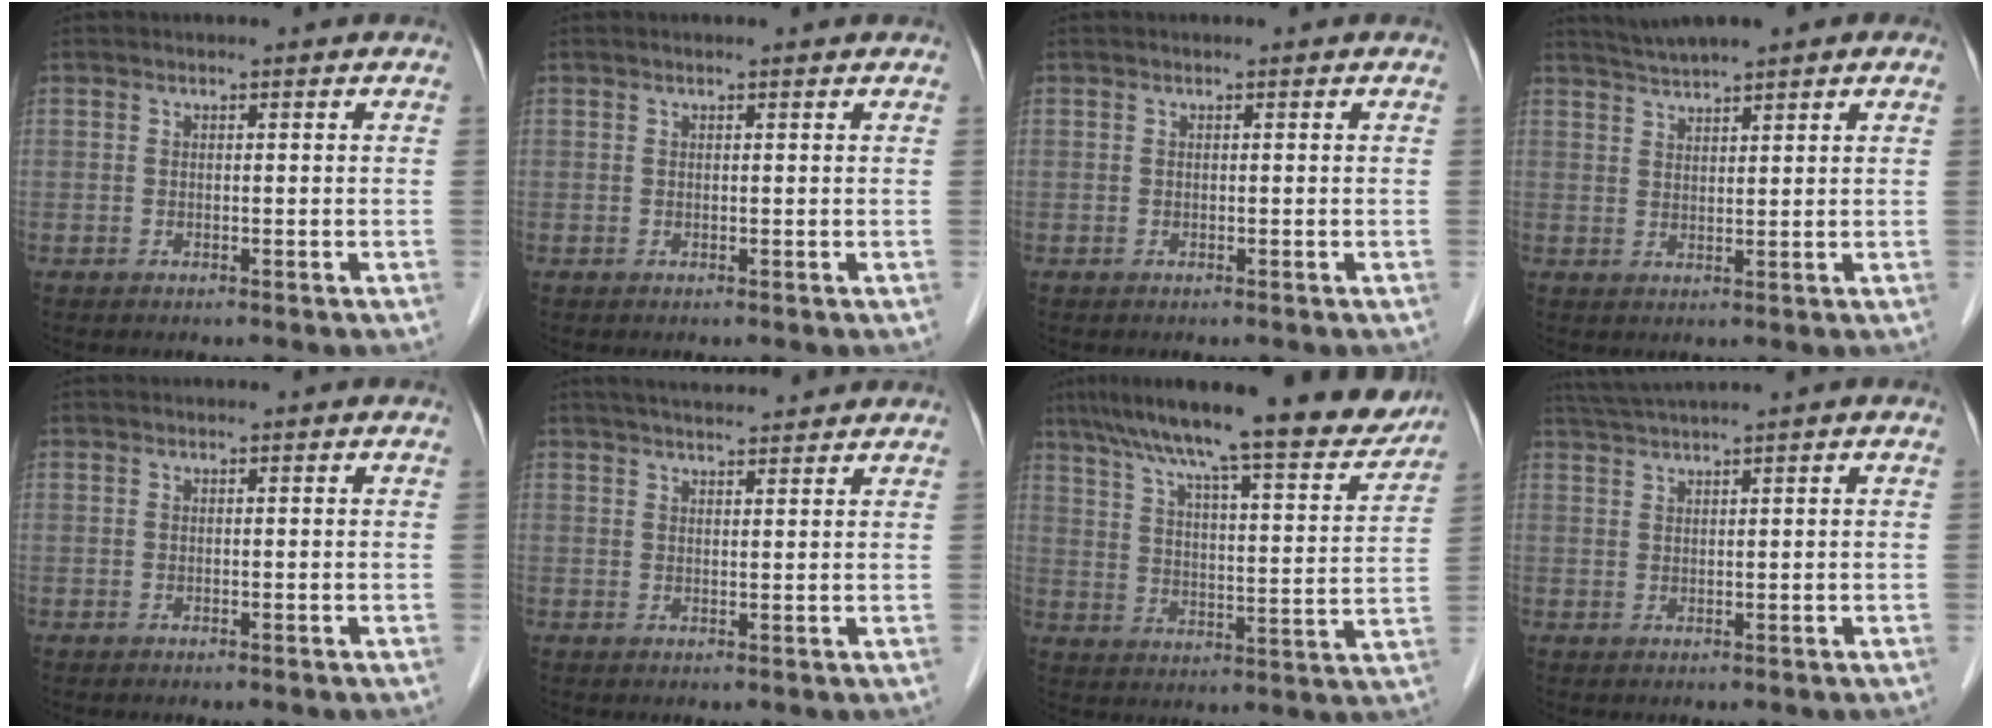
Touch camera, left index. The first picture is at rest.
{"total": 1.1, "force": [1.0, 0.0, 0.5], "torque": [-0.012, 0.009, 0.015]}
{"total": 0.0}
{"total": 5.3, "force": [4.5, 0.3, 2.9], "torque": [-0.055, 0.033, 0.079]}
{"total": 0.0}
{"total": 7.9, "force": [7.3, 0.9, 3.0], "torque": [-0.047, 0.030, 0.102]}
{"total": 21.4, "force": [18.0, 2.3, 11.3], "torque": [-0.178, -0.002, 0.253]}
{"total": 3.7, "force": [3.0, -1.3, 1.5], "torque": [-0.035, 0.014, 0.065]}